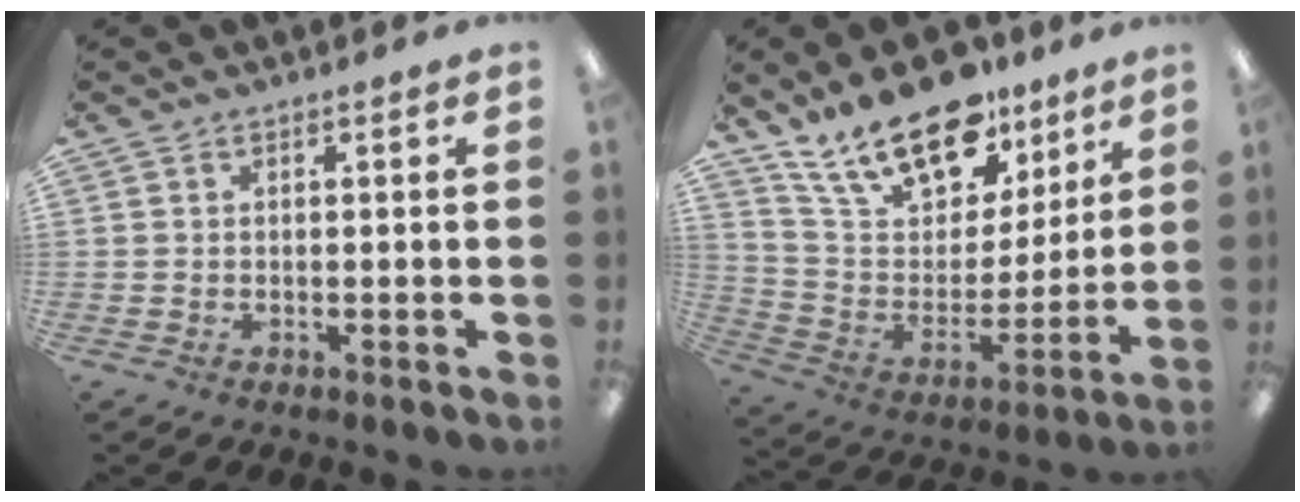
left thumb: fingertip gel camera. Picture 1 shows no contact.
{"total": 21.1, "force": [15.5, 10.2, 10.0], "torque": [-0.188, -0.086, 0.280]}